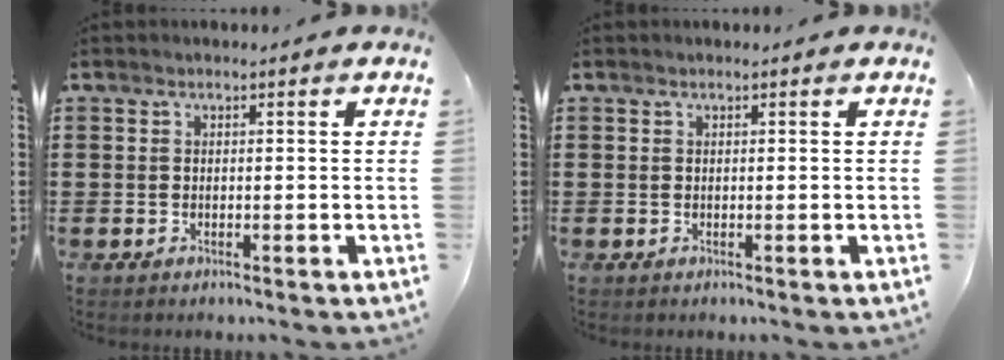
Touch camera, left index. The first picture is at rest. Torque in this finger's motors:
{"motor_torque": [-0.12, 0.35, -0.06, -0.01]}